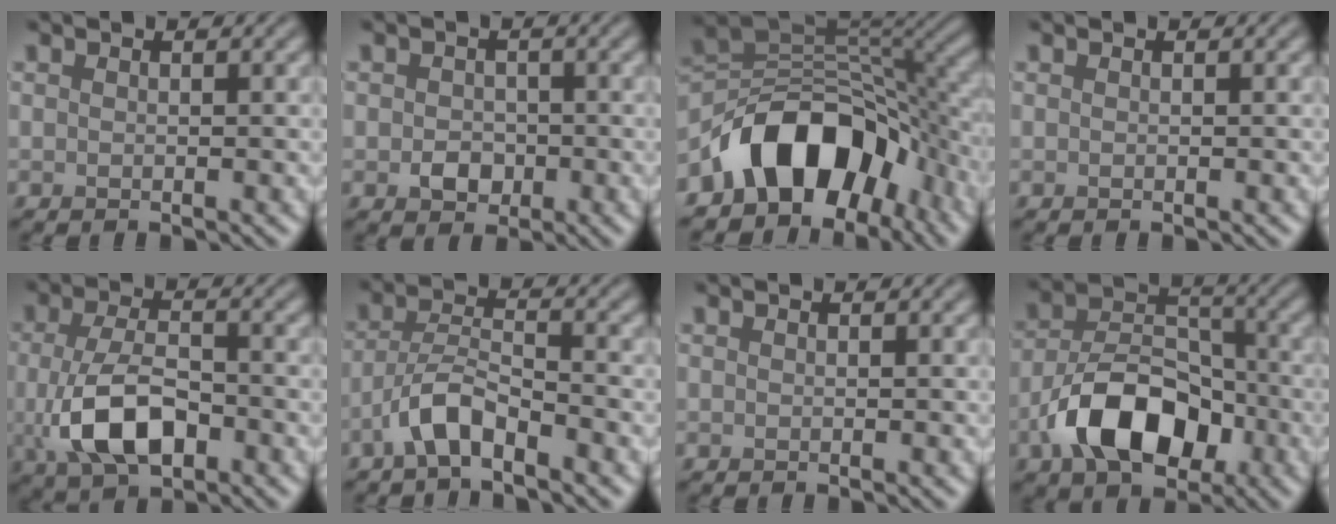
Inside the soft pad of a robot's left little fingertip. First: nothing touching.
{"total": 2.2, "force": [-0.5, 1.8, 1.1], "torque": [-0.014, -0.003, -0.014]}
{"total": 10.8, "force": [-5.9, 6.6, 6.2], "torque": [-0.076, 0.005, -0.108]}
{"total": 0.0}
{"total": 6.5, "force": [-1.6, 3.4, 5.2], "torque": [-0.113, -0.007, -0.030]}
{"total": 3.8, "force": [-2.6, 1.0, 2.6], "torque": [-0.052, 0.013, -0.057]}
{"total": 0.0}
{"total": 8.6, "force": [-3.8, 5.2, 5.7], "torque": [-0.101, 0.005, -0.072]}